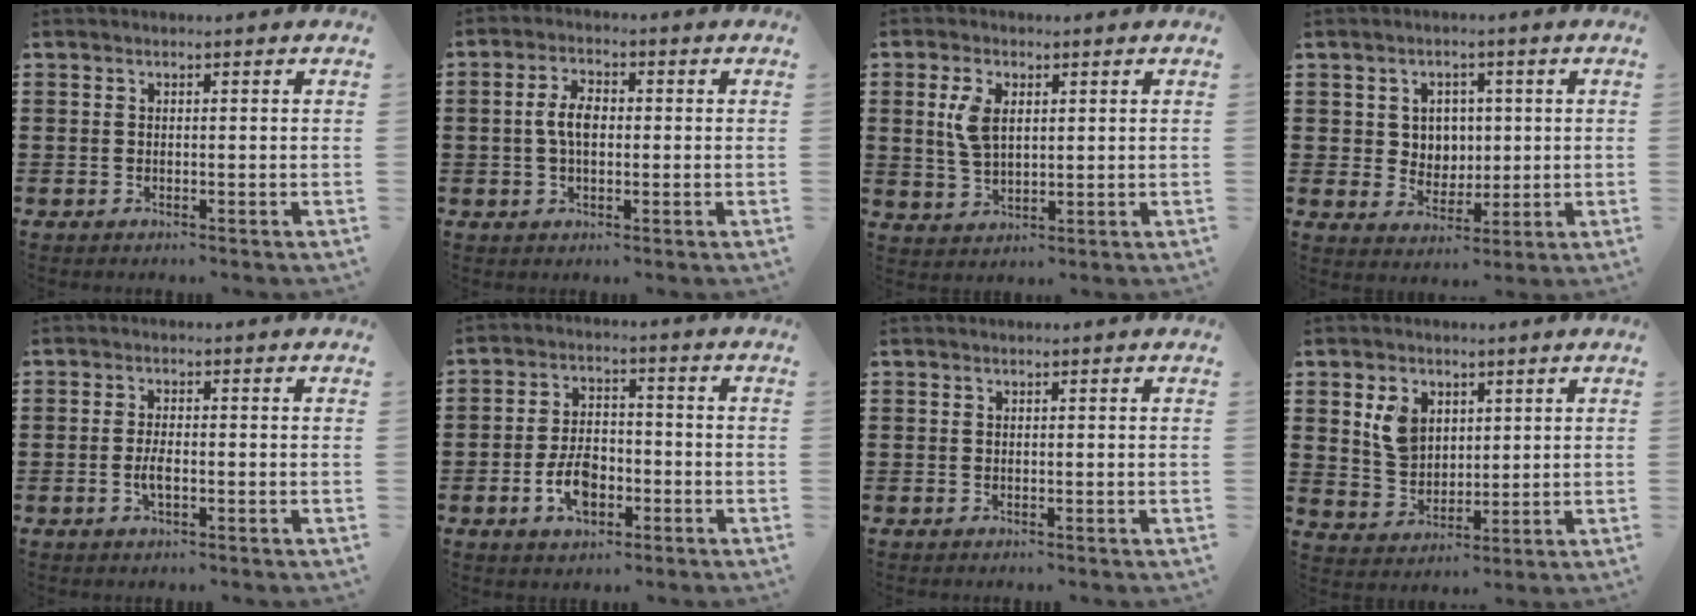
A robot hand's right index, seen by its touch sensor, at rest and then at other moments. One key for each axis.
{"total": 4.7, "fx": 0.0, "fy": 2.5, "fz": 4.0, "tx": -0.086, "ty": 0.007, "tz": -0.004}
{"total": 5.2, "fx": 1.3, "fy": 3.0, "fz": 4.1, "tx": -0.098, "ty": 0.008, "tz": 0.020}
{"total": 4.3, "fx": 1.3, "fy": 4.0, "fz": 1.0, "tx": -0.031, "ty": 0.010, "tz": 0.019}
{"total": 2.9, "fx": -0.7, "fy": 1.0, "fz": 2.6, "tx": -0.055, "ty": -0.002, "tz": -0.015}
{"total": 6.8, "fx": -2.6, "fy": 3.9, "fz": 5.0, "tx": -0.111, "ty": 0.005, "tz": -0.052}
{"total": 0.0}
{"total": 6.2, "fx": 2.3, "fy": 4.8, "fz": 3.1, "tx": -0.079, "ty": 0.015, "tz": 0.044}